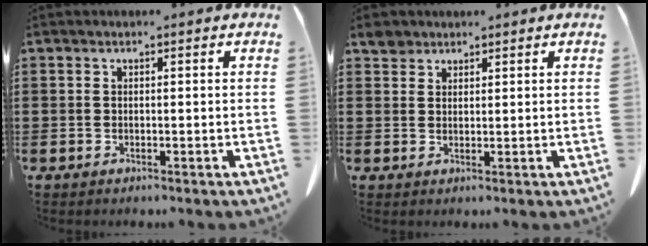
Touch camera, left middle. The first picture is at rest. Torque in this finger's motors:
{"motor_torque": [-0.02, 0.03, 0.00, 0.00]}